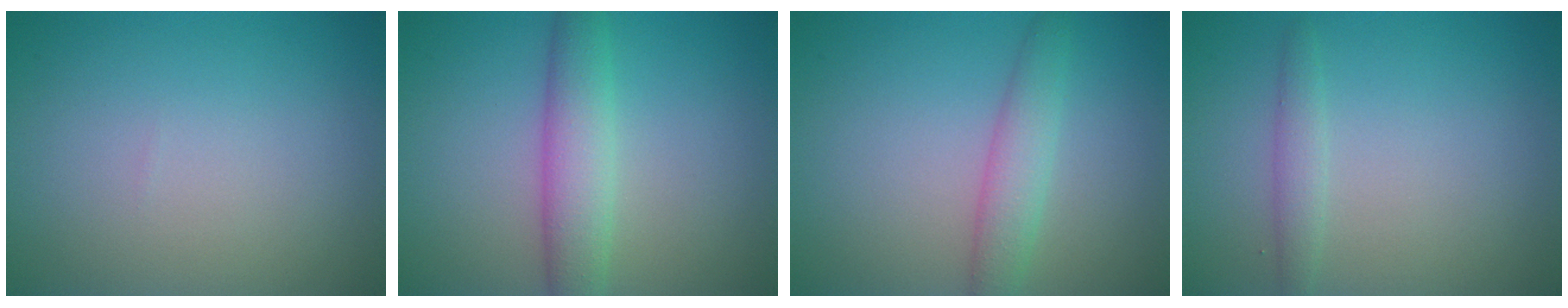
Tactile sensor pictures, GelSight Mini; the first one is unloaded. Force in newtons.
{"total": 4.2, "press": 4.2, "slide": 0.2}
{"total": 2.8, "press": 2.8, "slide": 0.1}
{"total": 1.5, "press": 1.5, "slide": 0.1}